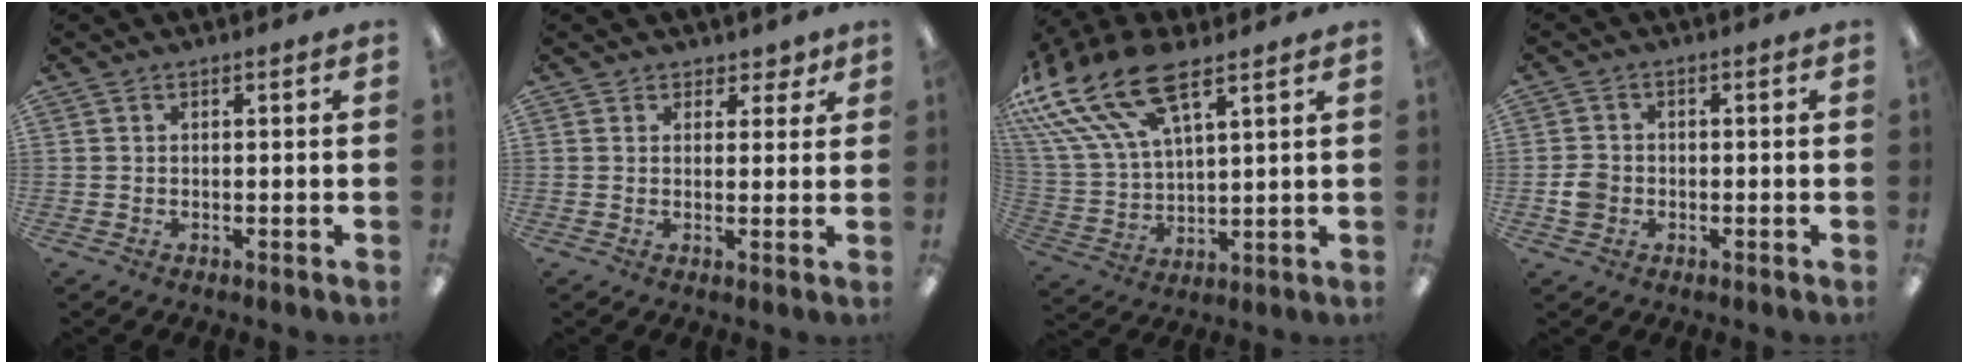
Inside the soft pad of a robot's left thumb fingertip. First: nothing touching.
{"total": 3.3, "force": [2.2, 2.5, 0.4], "torque": [0.011, -0.008, 0.036]}
{"total": 20.7, "force": [12.8, 8.9, 13.6], "torque": [-0.312, -0.064, 0.229]}
{"total": 3.4, "force": [-0.8, 2.9, 1.6], "torque": [-0.018, 0.004, -0.016]}